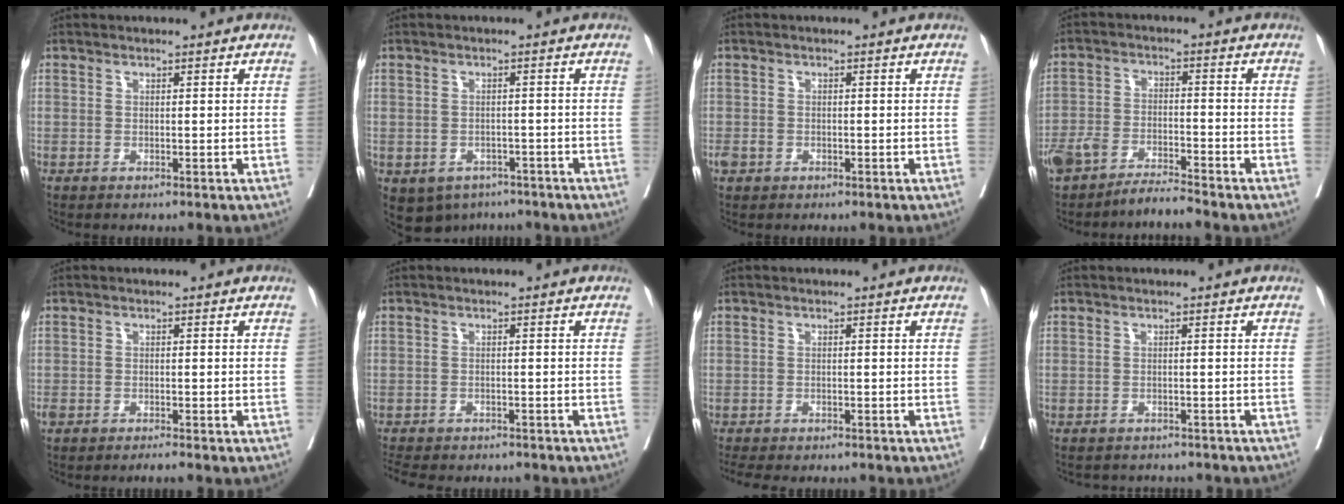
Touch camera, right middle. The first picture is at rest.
{"total": 8.4, "force": [-5.0, 6.4, 2.3], "torque": [-0.060, -0.003, -0.061]}
{"total": 1.5, "force": [-0.7, 1.2, 0.7], "torque": [-0.015, 0.003, -0.011]}
{"total": 5.7, "force": [-5.2, 0.7, 2.2], "torque": [-0.045, 0.003, -0.095]}
{"total": 1.9, "force": [-1.6, 0.2, 1.0], "torque": [-0.023, -0.002, -0.030]}
{"total": 10.8, "force": [-9.5, 3.4, 3.8], "torque": [-0.083, -0.009, -0.123]}
{"total": 7.9, "force": [-6.9, 2.2, 3.2], "torque": [-0.048, -0.006, -0.095]}
{"total": 7.5, "force": [-7.0, 2.1, 1.4], "torque": [-0.021, -0.001, -0.079]}